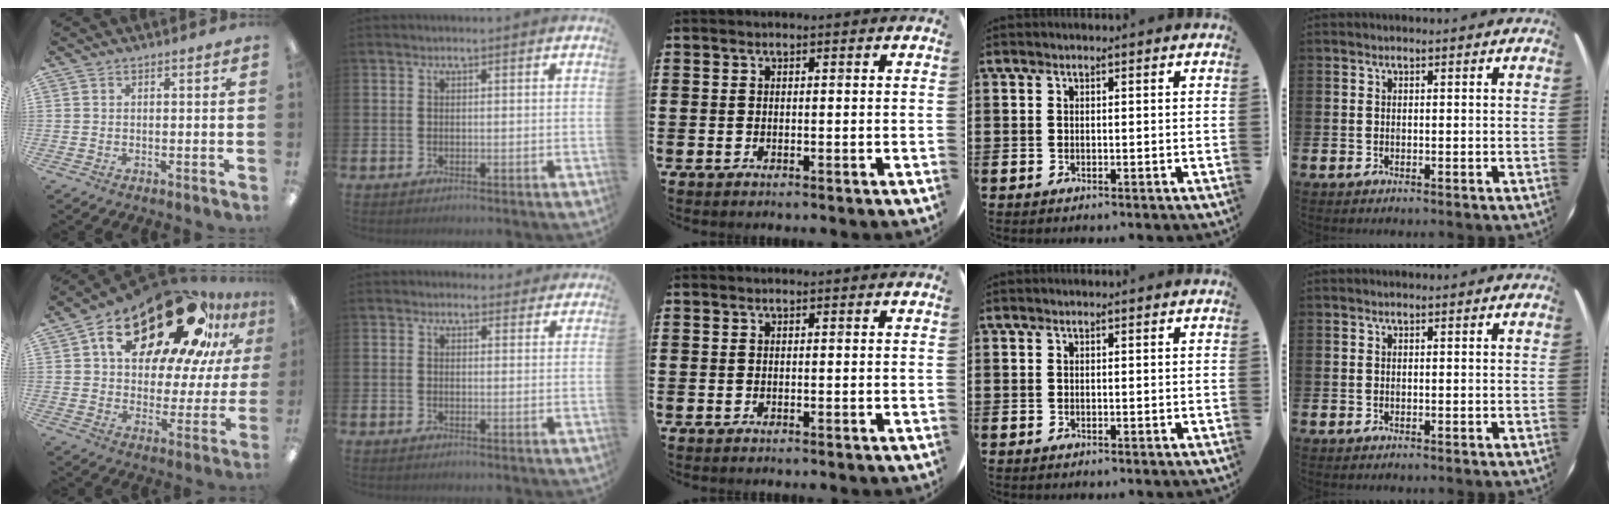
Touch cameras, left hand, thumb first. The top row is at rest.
{"thumb": {"total": 27.5, "force": [16.1, 12.9, 18.3], "torque": [-0.288, -0.089, 0.266]}, "index": {"total": 1.5, "force": [1.2, 0.9, 0.0], "torque": [0.012, 0.001, 0.019]}}